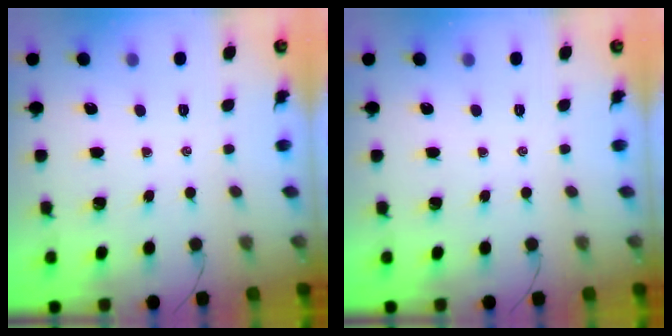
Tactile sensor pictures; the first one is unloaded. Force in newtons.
{"total": 0.0}